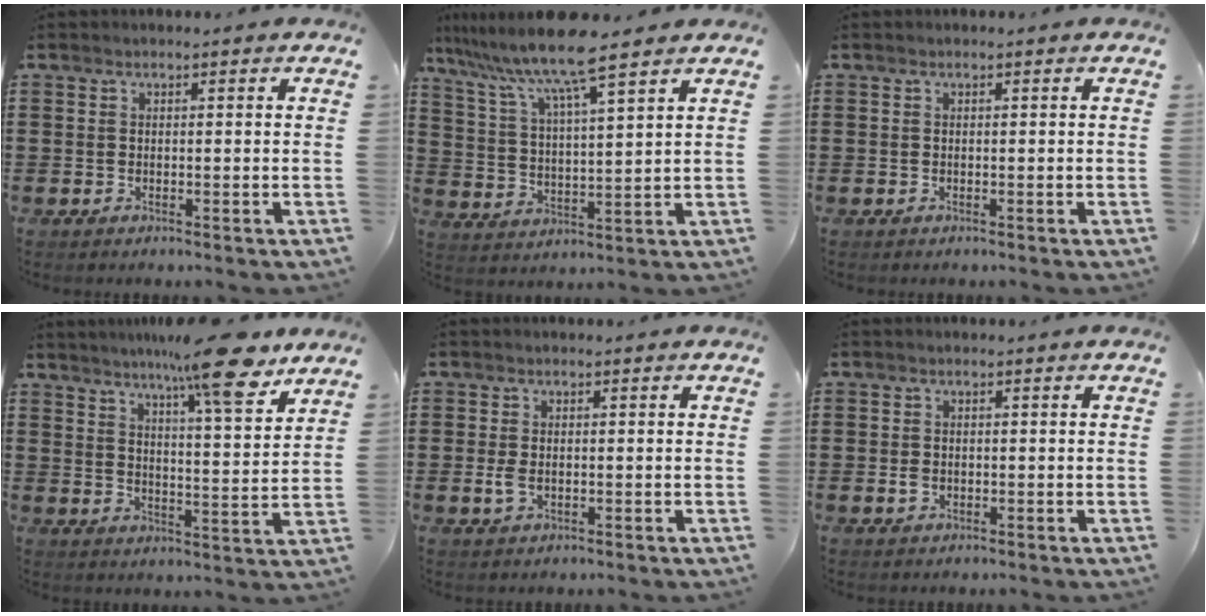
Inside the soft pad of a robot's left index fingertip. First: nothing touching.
{"total": 9.1, "force": [7.6, -0.8, 4.9], "torque": [-0.124, -0.042, 0.124]}
{"total": 0.0}
{"total": 11.9, "force": [9.2, 1.0, 7.5], "torque": [-0.130, -0.042, 0.151]}
{"total": 2.1, "force": [-0.3, 1.2, 1.6], "torque": [-0.049, -0.004, -0.011]}
{"total": 1.2, "force": [-0.2, 0.9, 0.7], "torque": [-0.017, 0.004, -0.005]}